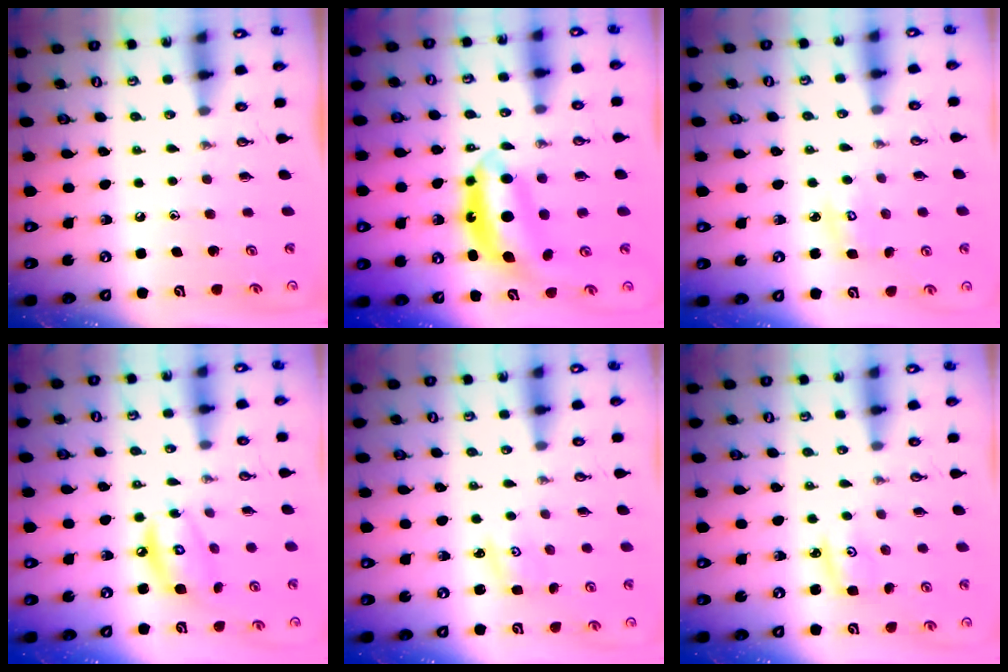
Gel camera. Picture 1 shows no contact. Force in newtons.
{"total": 7.5, "press": 7.5, "slide": 0.5}
{"total": 2.9, "press": 2.9, "slide": 0.2}
{"total": 10.0, "press": 10.0, "slide": 0.8}
{"total": 2.3, "press": 2.2, "slide": 0.4}
{"total": 2.9, "press": 2.9, "slide": 0.2}